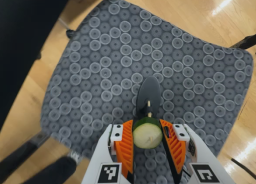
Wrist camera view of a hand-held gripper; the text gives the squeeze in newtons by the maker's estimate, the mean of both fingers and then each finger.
{"total": 11.8, "left": 13.5, "right": 10.2}